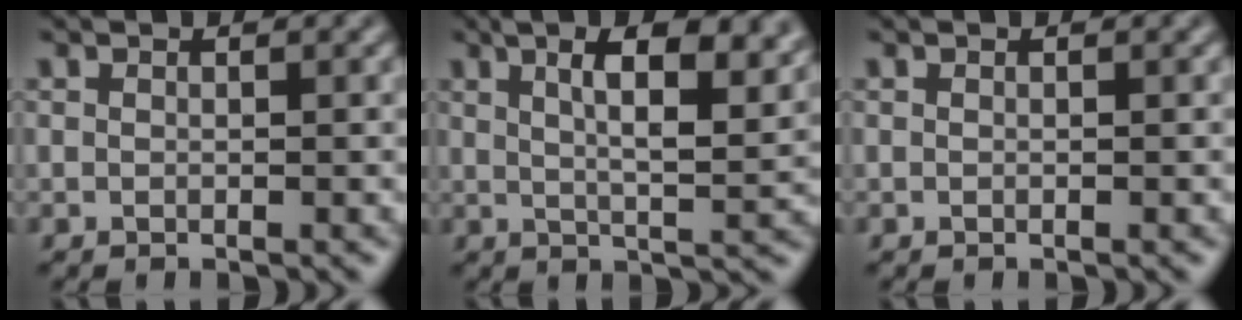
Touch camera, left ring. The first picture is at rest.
{"total": 9.3, "force": [4.4, 3.2, 7.6], "torque": [-0.102, 0.027, 0.053]}
{"total": 0.0}